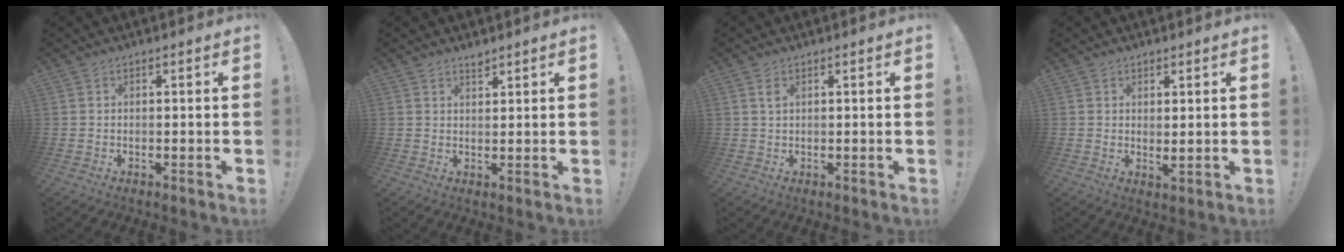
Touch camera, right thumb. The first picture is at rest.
{"total": 2.0, "force": [1.9, 0.5, 0.3], "torque": [0.000, -0.013, 0.033]}
{"total": 1.7, "force": [0.7, 0.8, 1.3], "torque": [-0.022, 0.000, 0.012]}
{"total": 2.2, "force": [1.7, 0.6, 1.3], "torque": [-0.011, -0.016, 0.028]}